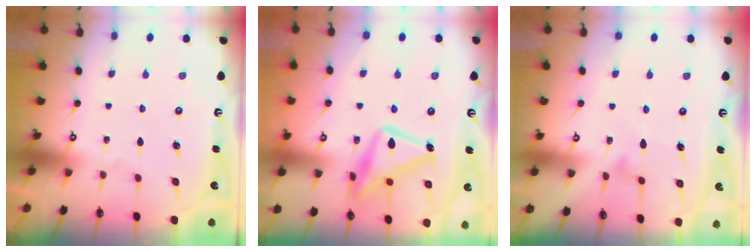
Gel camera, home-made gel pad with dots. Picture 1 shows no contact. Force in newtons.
{"total": 16.8, "press": 16.8, "slide": 1.0}
{"total": 6.4, "press": 6.4, "slide": 0.4}